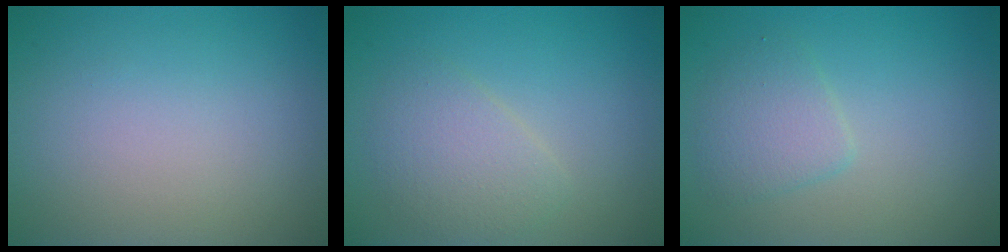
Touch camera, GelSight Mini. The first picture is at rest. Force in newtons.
{"total": 2.8, "press": 2.8, "slide": 0.0}
{"total": 2.4, "press": 2.4, "slide": 0.1}